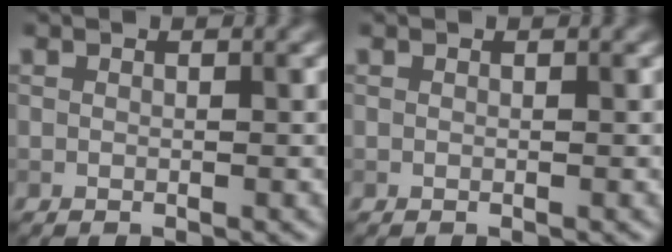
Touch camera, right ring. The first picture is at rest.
{"total": 0.0}